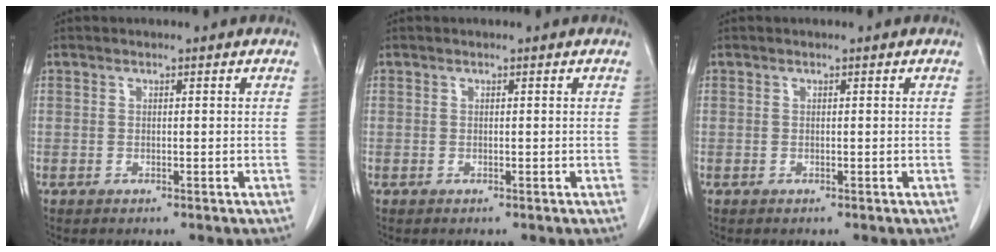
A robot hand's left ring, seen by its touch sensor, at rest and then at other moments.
{"total": 0.0}
{"total": 0.0}